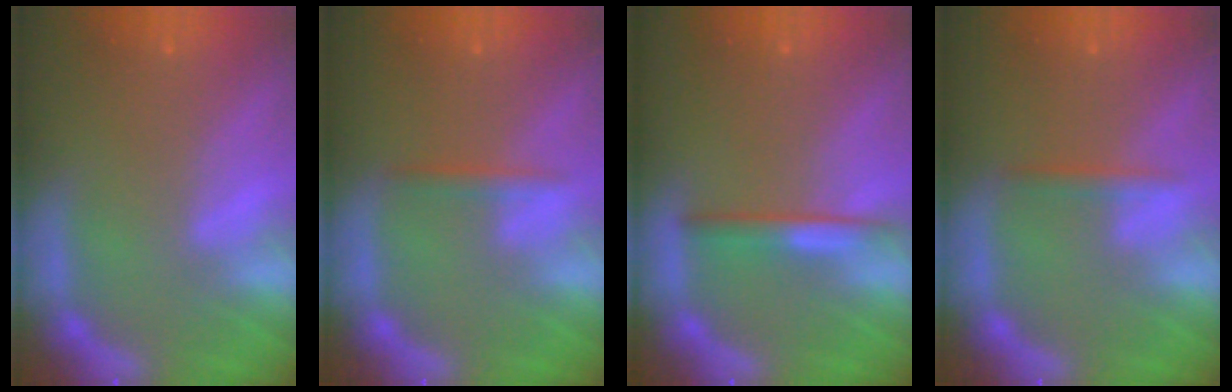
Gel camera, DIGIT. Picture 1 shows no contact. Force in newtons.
{"total": 1.4}
{"total": 2.4}
{"total": 1.4}